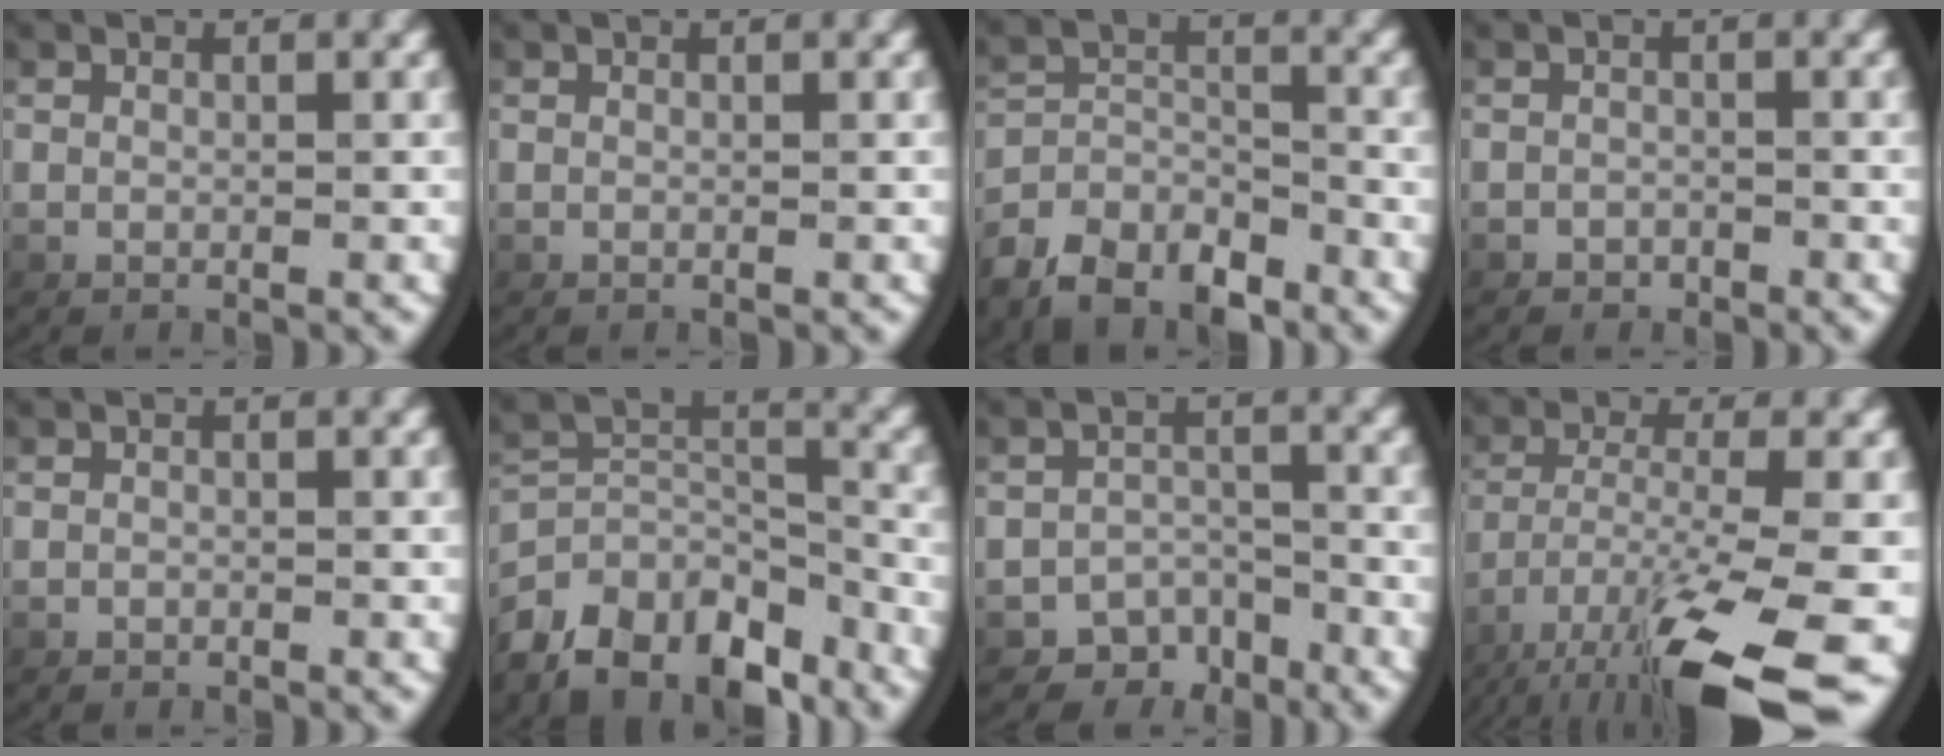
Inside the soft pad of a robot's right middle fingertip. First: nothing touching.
{"total": 0.0}
{"total": 5.8, "force": [-4.4, 3.0, 2.5], "torque": [-0.045, -0.015, -0.070]}
{"total": 1.3, "force": [-1.3, 0.1, -0.4], "torque": [0.010, -0.006, -0.019]}
{"total": 0.7, "force": [-0.5, -0.4, -0.2], "torque": [0.002, -0.004, -0.006]}
{"total": 9.6, "force": [-5.6, 6.1, 4.9], "torque": [-0.098, -0.049, -0.074]}
{"total": 6.7, "force": [-5.2, 4.2, 0.8], "torque": [0.007, -0.010, -0.092]}
{"total": 9.1, "force": [-4.1, 2.6, 7.7], "torque": [-0.145, -0.029, -0.042]}